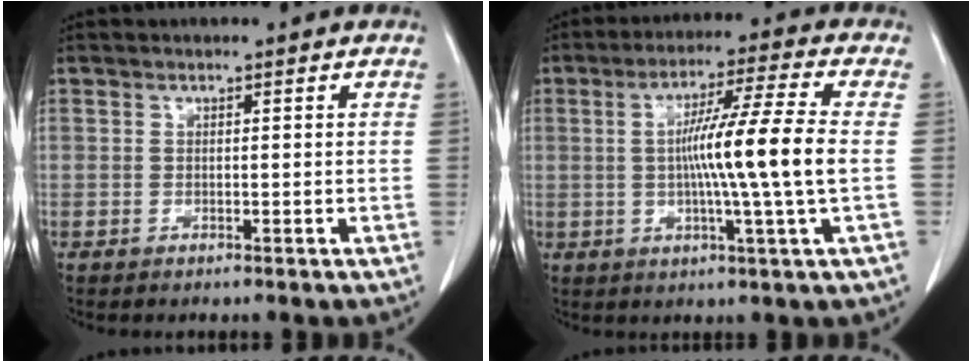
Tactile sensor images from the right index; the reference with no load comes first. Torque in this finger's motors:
{"motor_torque": [1.62, -0.21, 0.86, 0.21]}